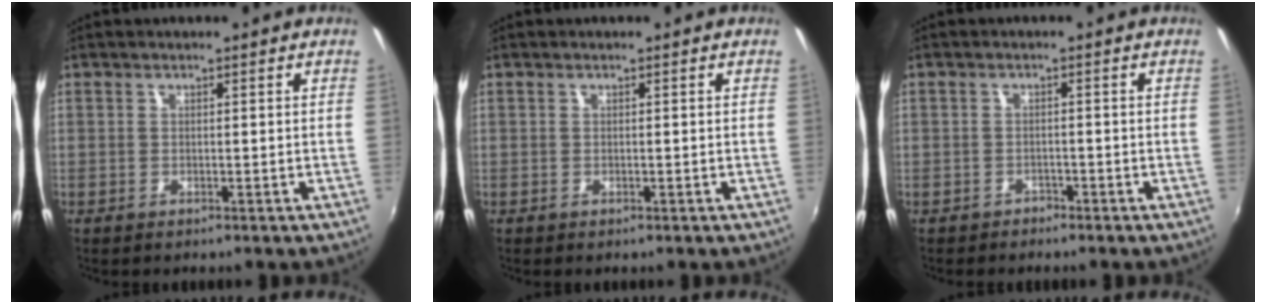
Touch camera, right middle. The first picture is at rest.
{"total": 0.0}
{"total": 1.8, "force": [-1.3, 1.2, -0.2], "torque": [-0.001, 0.007, -0.020]}